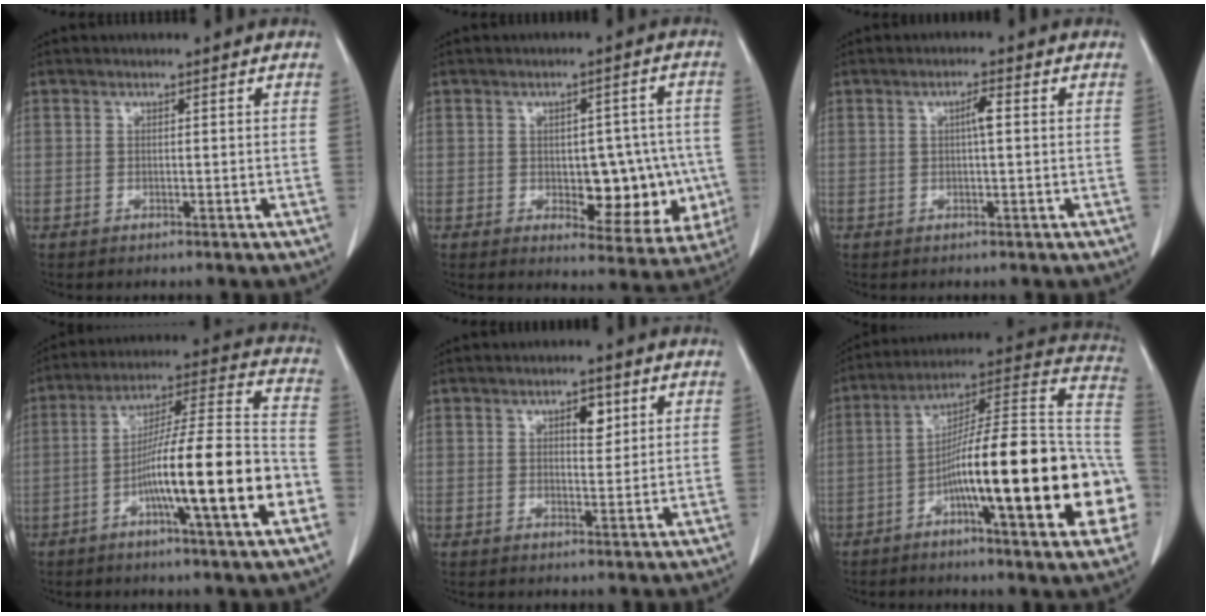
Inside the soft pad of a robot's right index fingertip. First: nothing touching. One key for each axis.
{"total": 11.3, "fx": -1.8, "fy": 5.6, "fz": 9.6, "tx": -0.097, "ty": 0.016, "tz": -0.009}
{"total": 2.2, "fx": 0.3, "fy": 0.2, "fz": 2.2, "tx": -0.038, "ty": 0.004, "tz": 0.005}
{"total": 18.4, "fx": -5.8, "fy": 0.7, "fz": 17.4, "tx": -0.273, "ty": 0.006, "tz": -0.094}
{"total": 3.4, "fx": 1.5, "fy": 1.5, "fz": 2.6, "tx": -0.039, "ty": -0.001, "tz": 0.022}
{"total": 26.6, "fx": -6.7, "fy": 3.5, "fz": 25.5, "tx": -0.296, "ty": 0.019, "tz": -0.103}